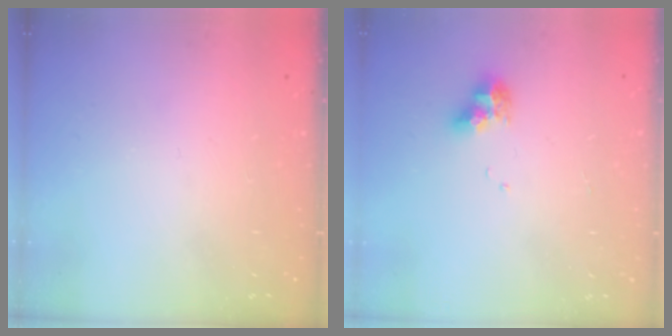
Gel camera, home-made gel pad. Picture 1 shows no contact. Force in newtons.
{"total": 7.7, "press": 7.7, "slide": 0.6}